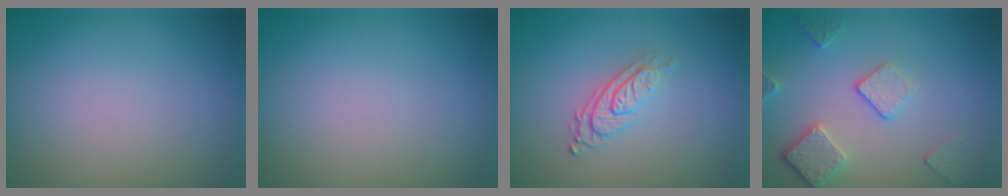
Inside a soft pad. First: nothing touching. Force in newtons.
{"total": 0.0}
{"total": 2.7, "press": 2.0, "slide": 1.9}
{"total": 3.7, "press": 3.0, "slide": 2.2}